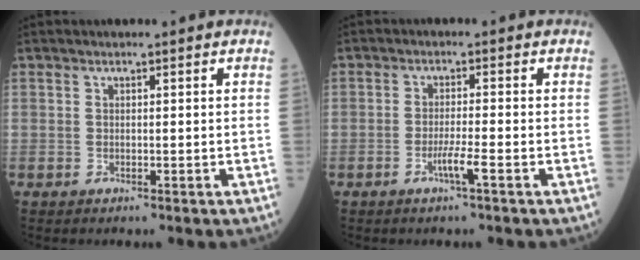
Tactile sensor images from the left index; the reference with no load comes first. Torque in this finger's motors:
{"motor_torque": [-0.10, -0.09, 0.06, 0.02]}